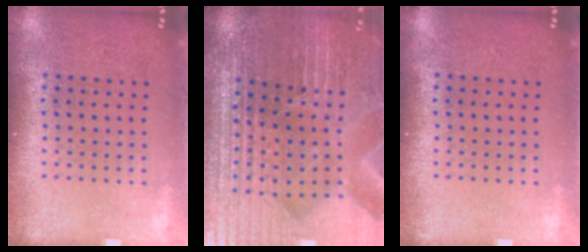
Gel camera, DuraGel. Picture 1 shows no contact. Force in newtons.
{"total": 4.9, "press": 4.7, "slide": 1.4}
{"total": 0.0}